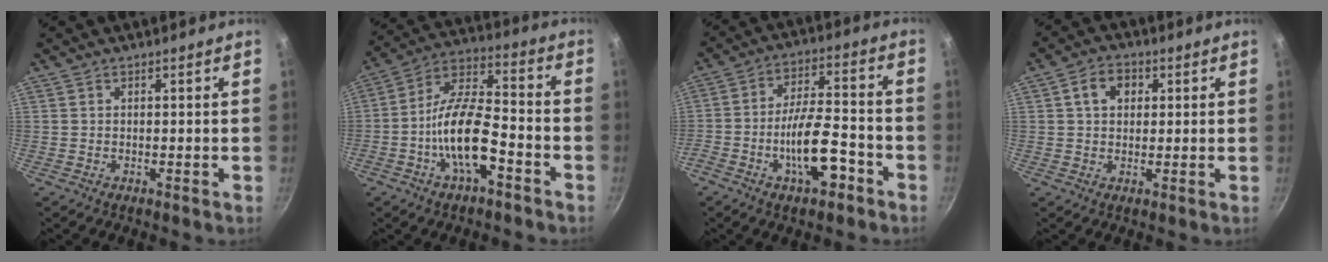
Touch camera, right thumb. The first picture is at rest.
{"total": 14.5, "force": [-5.6, 6.0, 12.0], "torque": [-0.206, 0.046, -0.112]}
{"total": 12.1, "force": [-5.5, 4.8, 9.6], "torque": [-0.148, 0.046, -0.089]}
{"total": 5.7, "force": [1.6, 4.3, 3.4], "torque": [-0.036, 0.006, 0.020]}